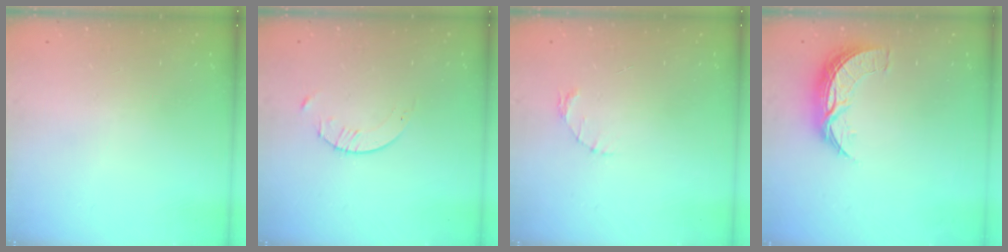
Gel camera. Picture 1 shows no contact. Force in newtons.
{"total": 2.1, "press": 2.1, "slide": 0.3}
{"total": 1.6, "press": 1.5, "slide": 0.3}
{"total": 8.4, "press": 8.4, "slide": 0.2}